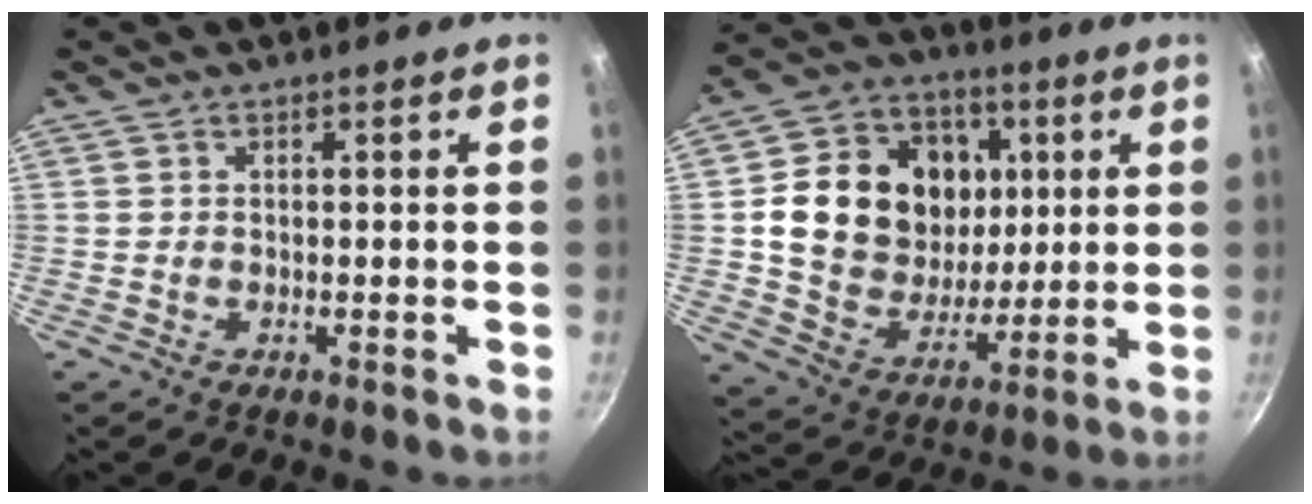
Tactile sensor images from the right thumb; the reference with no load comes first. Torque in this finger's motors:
{"motor_torque": [0.78, 0.94, 0.64, -0.49, 0.34]}